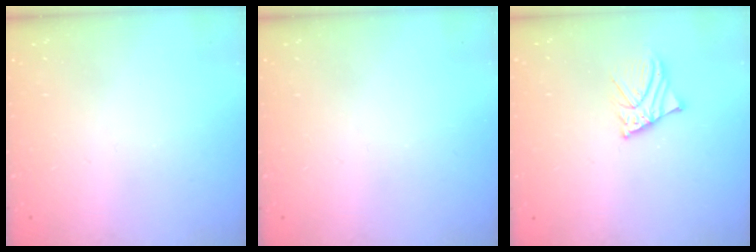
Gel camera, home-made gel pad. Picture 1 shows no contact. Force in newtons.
{"total": 0.0}
{"total": 3.8, "press": 3.8, "slide": 0.3}